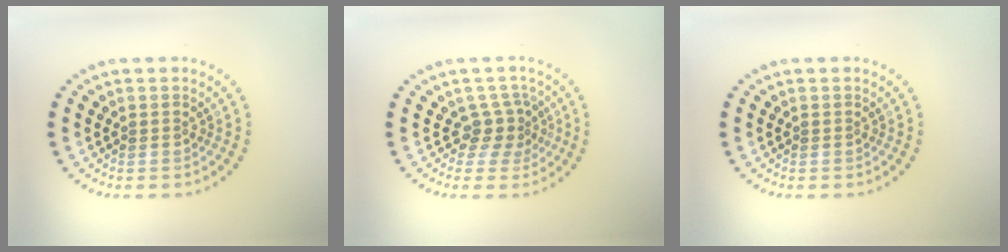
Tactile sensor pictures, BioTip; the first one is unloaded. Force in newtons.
{"total": 2.3, "press": 1.6, "slide": 1.7}
{"total": 0.0}